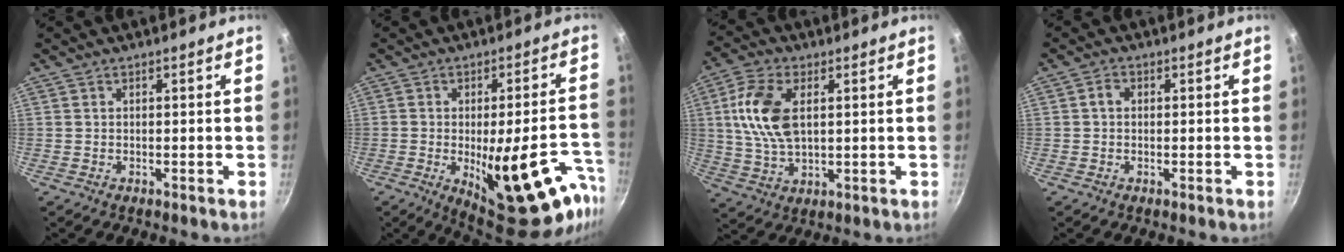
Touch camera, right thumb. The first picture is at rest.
{"total": 22.6, "force": [-9.2, 8.1, 19.0], "torque": [-0.187, 0.014, -0.109]}
{"total": 11.8, "force": [2.3, 6.6, 9.5], "torque": [-0.182, 0.002, 0.042]}
{"total": 1.8, "force": [0.1, 1.5, 1.1], "torque": [-0.017, 0.008, -0.001]}